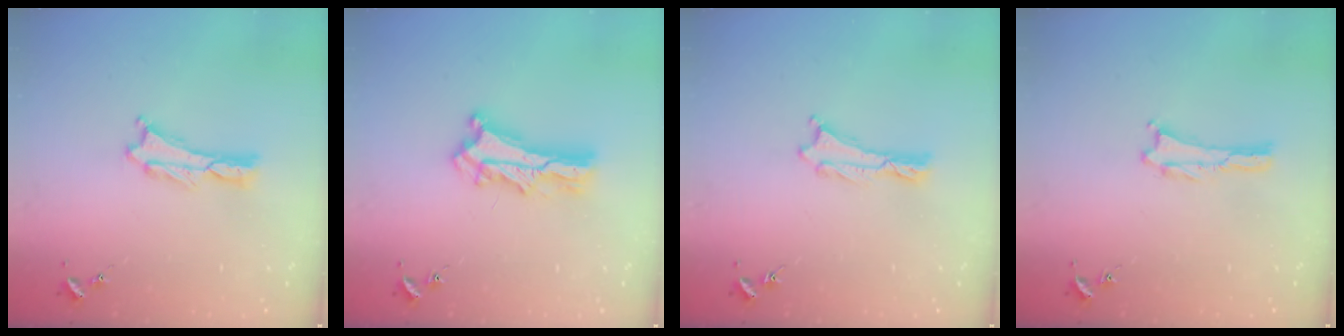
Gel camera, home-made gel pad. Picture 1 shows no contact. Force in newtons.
{"total": 6.7, "press": 6.6, "slide": 0.5}
{"total": 0.0}
{"total": 0.0}